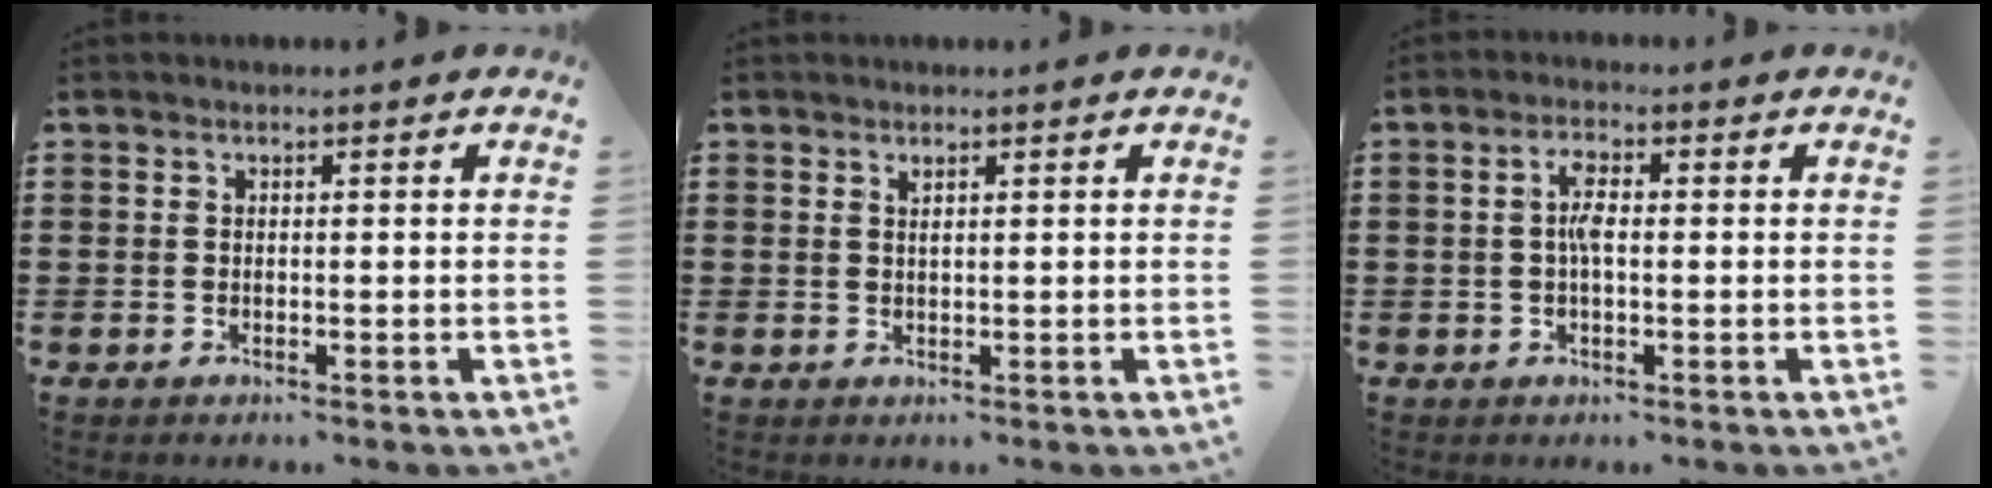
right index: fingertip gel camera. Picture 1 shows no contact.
{"total": 0.8, "force": [0.5, 0.1, 0.7], "torque": [-0.015, -0.001, 0.009]}
{"total": 3.3, "force": [0.0, 1.2, 3.1], "torque": [-0.068, 0.000, -0.004]}